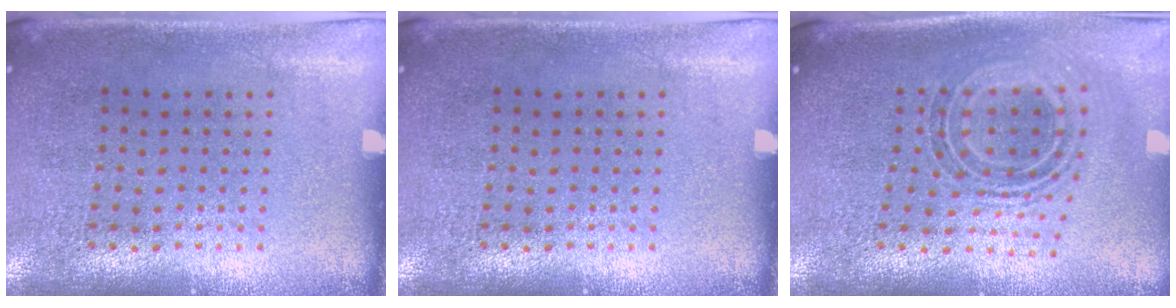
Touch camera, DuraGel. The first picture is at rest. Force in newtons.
{"total": 0.0}
{"total": 0.9, "press": 0.8, "slide": 0.5}